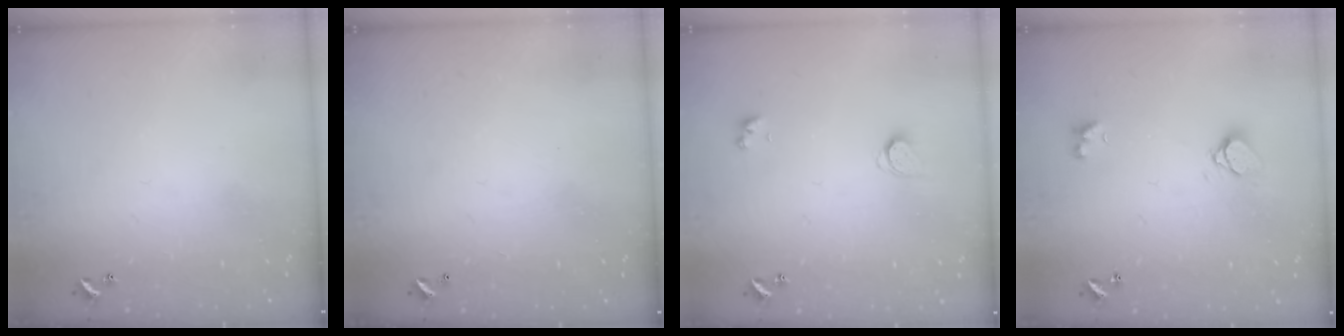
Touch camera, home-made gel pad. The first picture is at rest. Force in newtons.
{"total": 2.8, "press": 2.8, "slide": 0.1}
{"total": 2.6, "press": 2.6, "slide": 0.3}
{"total": 2.1, "press": 2.0, "slide": 0.5}